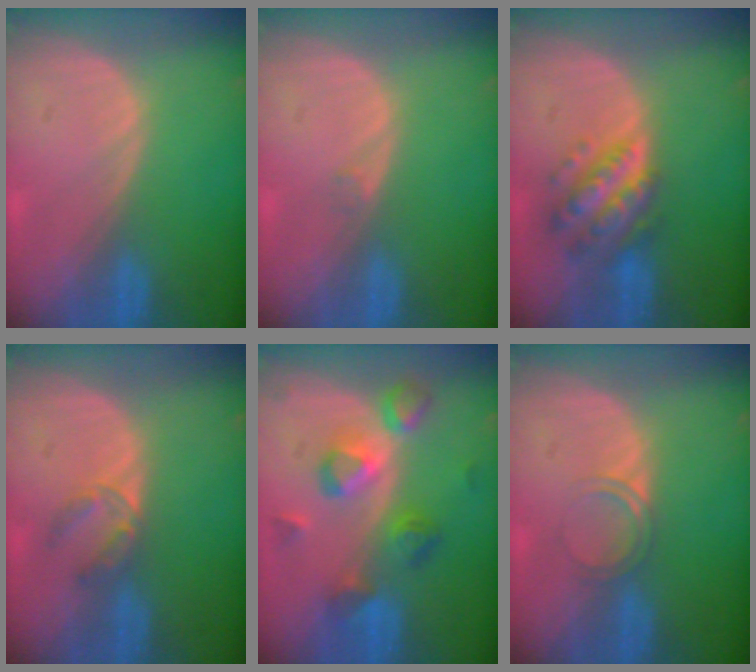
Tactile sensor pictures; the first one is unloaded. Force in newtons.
{"total": 0.5, "press": 0.5, "slide": 0.1}
{"total": 7.0, "press": 7.0, "slide": 0.4}
{"total": 3.4, "press": 3.2, "slide": 1.0}
{"total": 7.5, "press": 7.4, "slide": 0.8}
{"total": 2.4, "press": 2.4, "slide": 0.2}